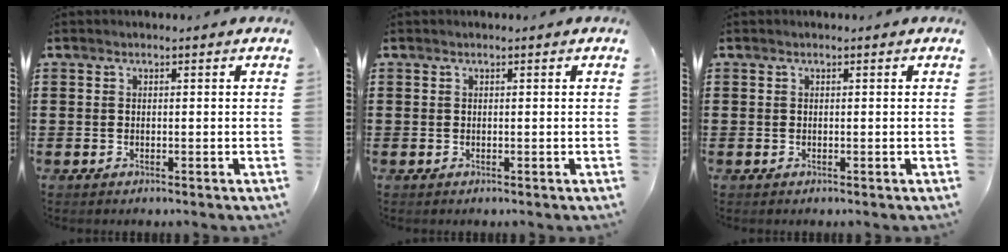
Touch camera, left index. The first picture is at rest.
{"total": 0.0}
{"total": 0.0}